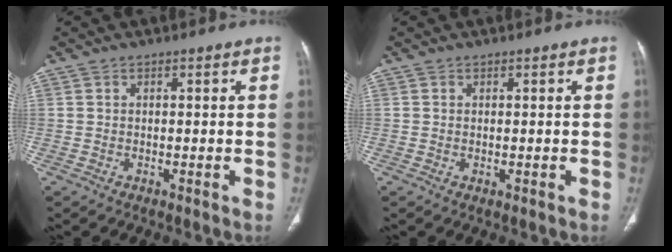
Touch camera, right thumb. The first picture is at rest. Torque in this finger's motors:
{"motor_torque": [-0.31, 0.47, -0.40, 0.17, -0.06]}